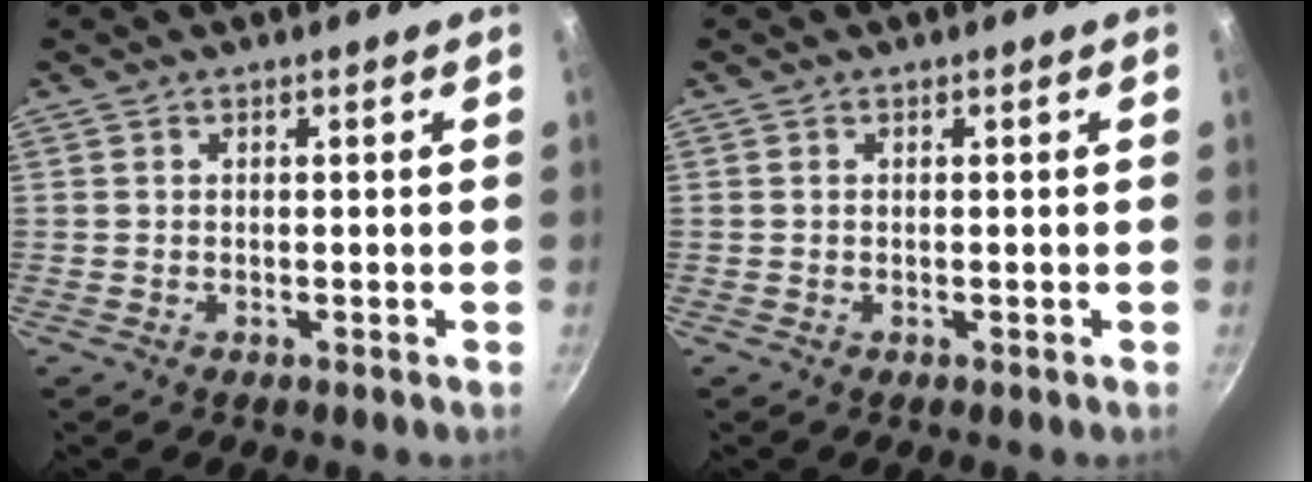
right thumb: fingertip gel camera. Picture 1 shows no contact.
{"total": 0.0}